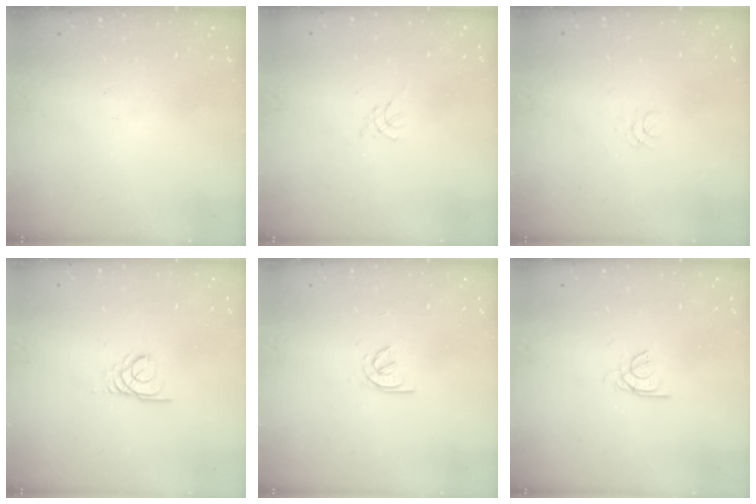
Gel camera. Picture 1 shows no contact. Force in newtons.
{"total": 0.0}
{"total": 1.1, "press": 1.1, "slide": 0.1}
{"total": 2.4, "press": 2.4, "slide": 0.1}
{"total": 2.1, "press": 2.1, "slide": 0.6}
{"total": 2.0, "press": 1.9, "slide": 0.4}